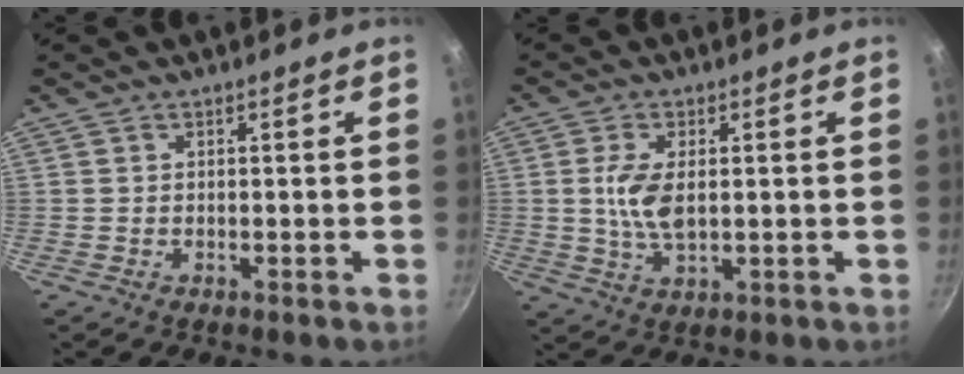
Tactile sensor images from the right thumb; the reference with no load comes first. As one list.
[{"total": 6.9, "force": [0.6, 3.4, 6.0], "torque": [-0.119, -0.003, 0.014]}]